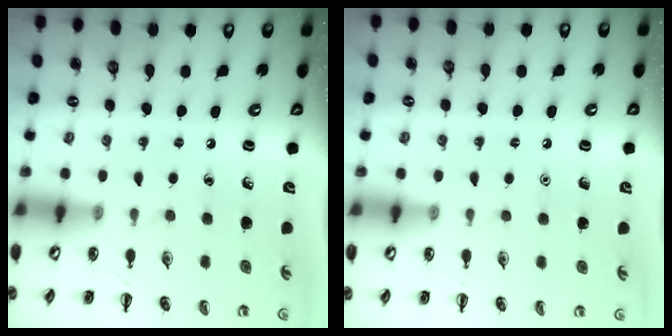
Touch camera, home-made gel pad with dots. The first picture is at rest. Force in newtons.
{"total": 1.6, "press": 1.6, "slide": 0.1}